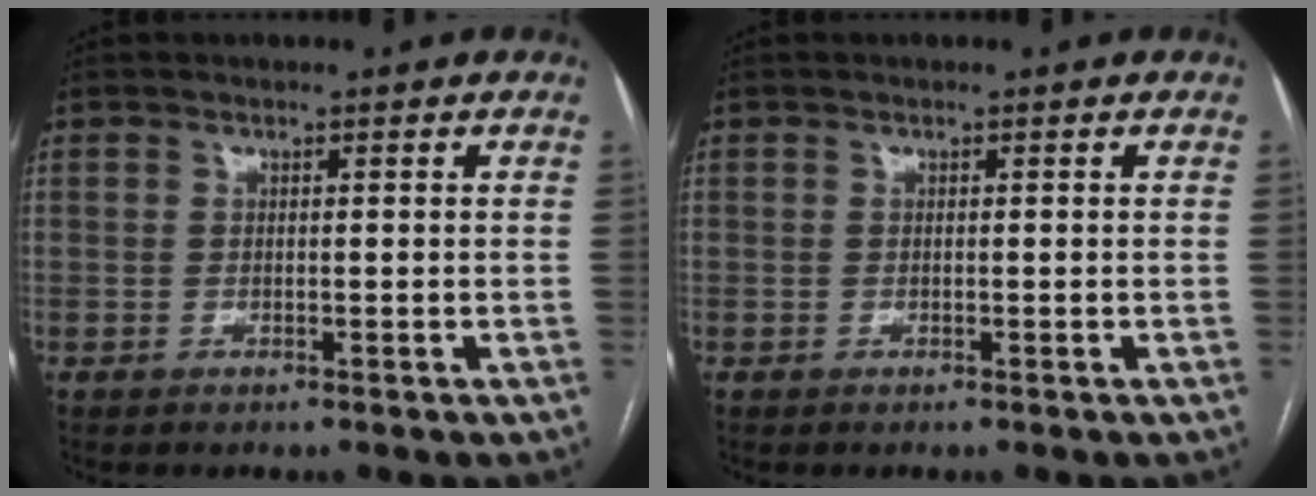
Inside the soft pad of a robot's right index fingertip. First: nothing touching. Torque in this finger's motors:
{"motor_torque": [0.00, 0.00, 0.00, 0.00]}